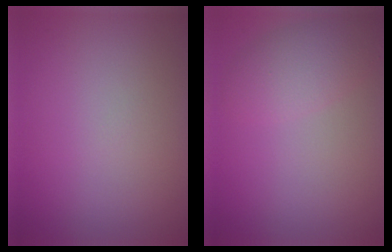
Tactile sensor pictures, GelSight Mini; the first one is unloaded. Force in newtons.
{"total": 3.0, "press": 3.0, "slide": 0.1}